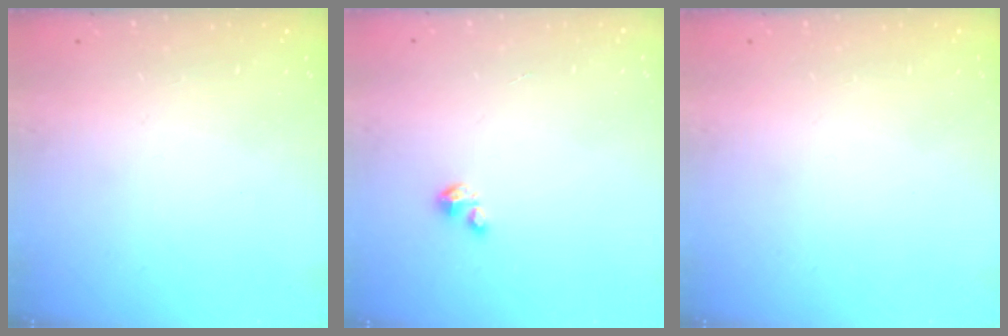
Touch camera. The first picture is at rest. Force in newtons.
{"total": 1.2, "press": 1.2, "slide": 0.2}
{"total": 0.0}